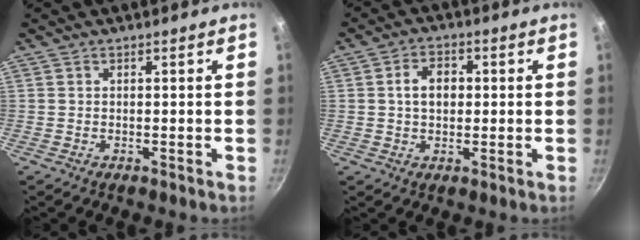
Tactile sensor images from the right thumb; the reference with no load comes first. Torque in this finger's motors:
{"motor_torque": [-0.87, 0.89, 0.86, 0.26, 0.03]}